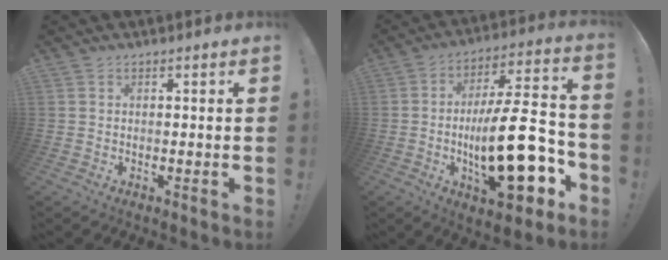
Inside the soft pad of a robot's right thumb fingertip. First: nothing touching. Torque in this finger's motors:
{"motor_torque": [2.10, 2.91, 1.45, -1.32, 0.23]}